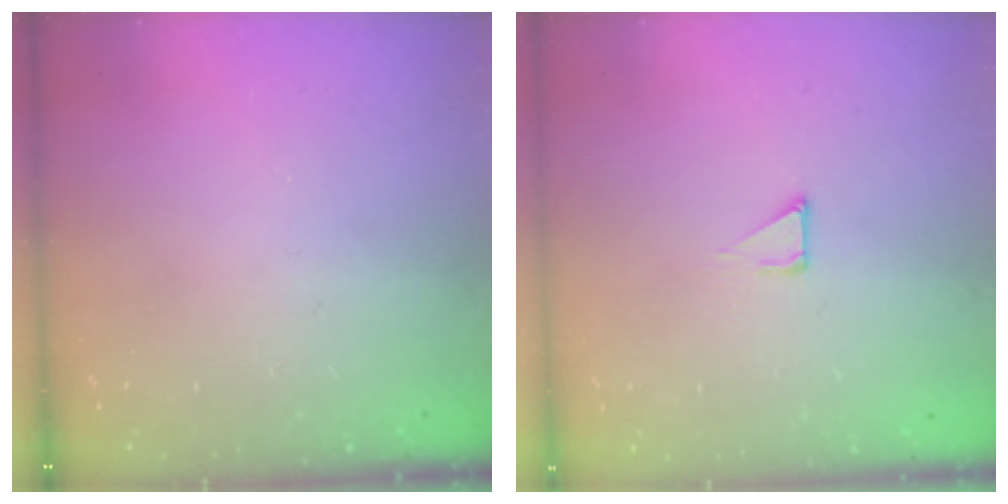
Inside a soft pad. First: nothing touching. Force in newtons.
{"total": 2.1, "press": 2.1, "slide": 0.1}